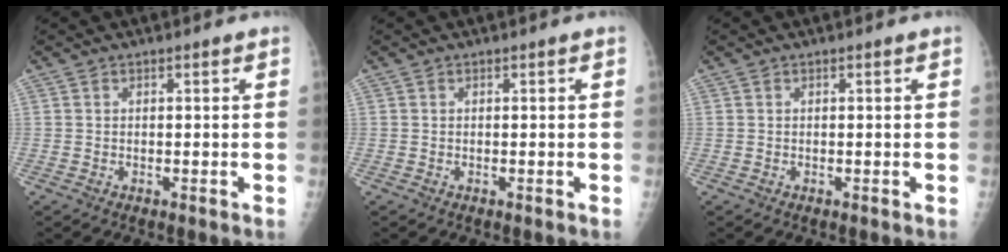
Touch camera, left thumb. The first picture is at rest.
{"total": 0.0}
{"total": 0.0}